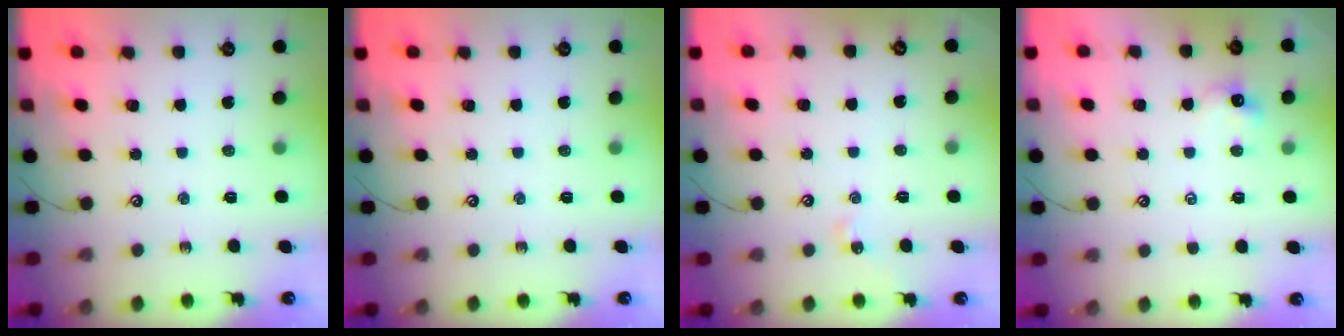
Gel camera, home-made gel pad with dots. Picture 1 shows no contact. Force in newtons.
{"total": 0.0}
{"total": 2.4, "press": 2.4, "slide": 0.5}
{"total": 0.8, "press": 0.7, "slide": 0.4}